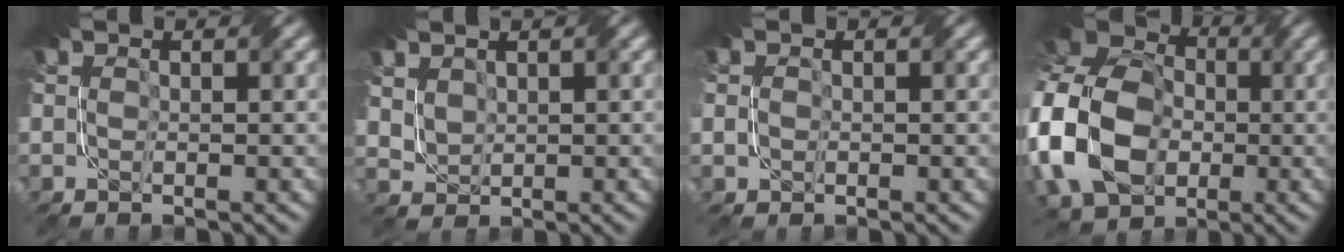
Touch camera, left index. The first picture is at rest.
{"total": 2.3, "force": [1.3, 1.5, 1.1], "torque": [-0.048, 0.000, 0.050]}
{"total": 0.6, "force": [-0.4, 0.4, 0.3], "torque": [-0.006, -0.001, -0.010]}
{"total": 14.7, "force": [-3.0, 10.7, 9.6], "torque": [-0.228, 0.010, -0.072]}